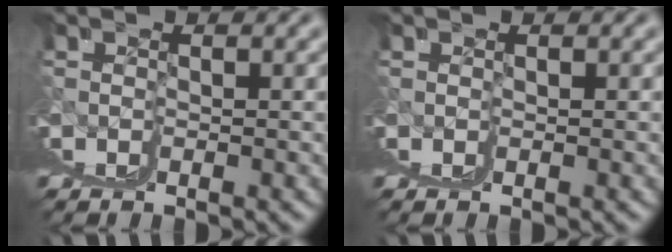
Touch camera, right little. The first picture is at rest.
{"total": 0.0}